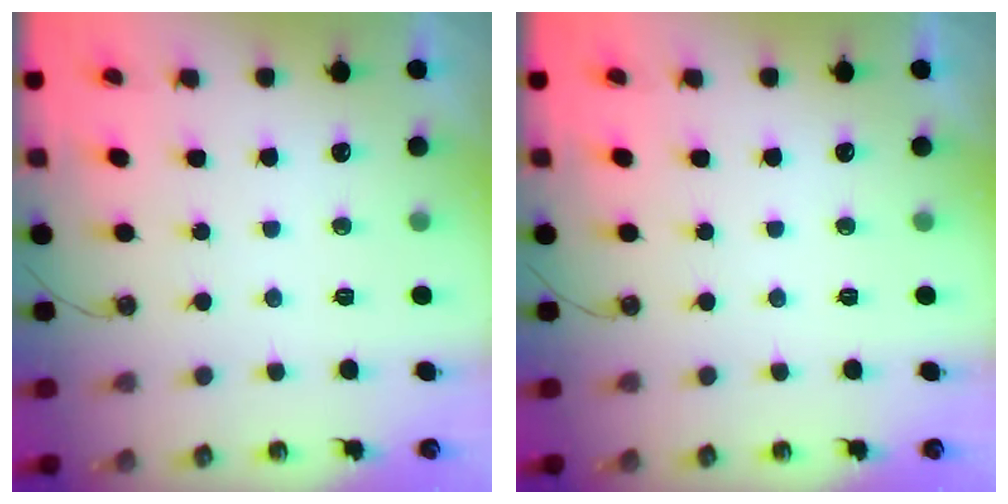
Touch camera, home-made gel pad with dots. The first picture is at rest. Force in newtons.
{"total": 0.0}